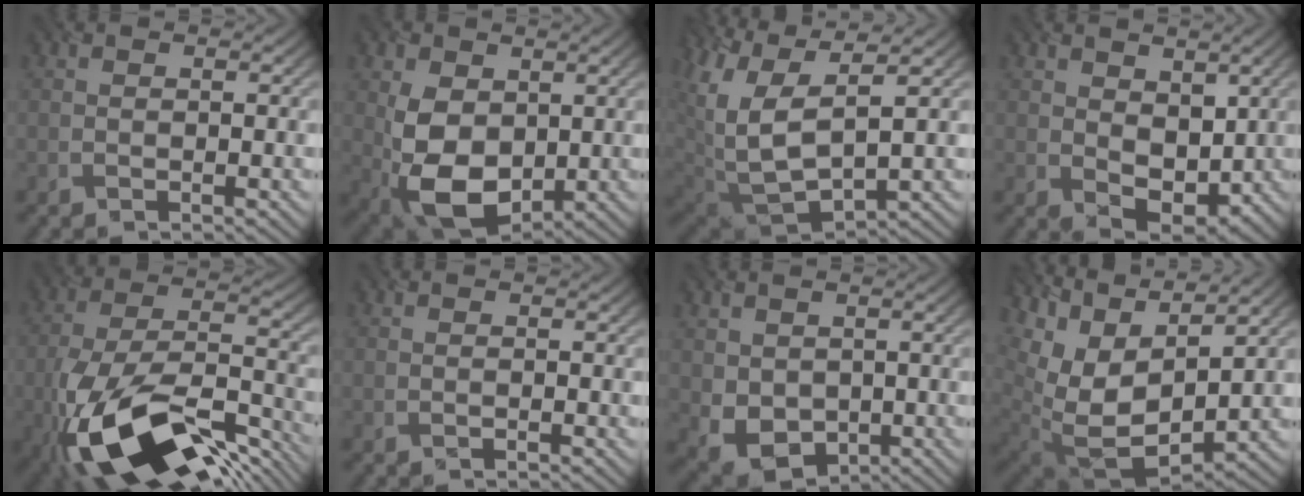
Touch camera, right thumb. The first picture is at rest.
{"total": 10.3, "force": [0.1, 6.9, 7.7], "torque": [-0.176, -0.013, 0.002]}
{"total": 14.6, "force": [4.1, 7.4, 11.9], "torque": [-0.283, -0.014, 0.101]}
{"total": 5.2, "force": [1.5, 3.4, 3.7], "torque": [-0.072, -0.011, 0.026]}
{"total": 18.7, "force": [-9.8, 8.1, 13.7], "torque": [-0.281, -0.029, -0.169]}
{"total": 0.0}
{"total": 4.9, "force": [0.4, 4.0, 2.8], "torque": [-0.085, -0.018, 0.013]}
{"total": 14.9, "force": [4.9, 8.4, 11.4], "torque": [-0.240, -0.002, 0.115]}